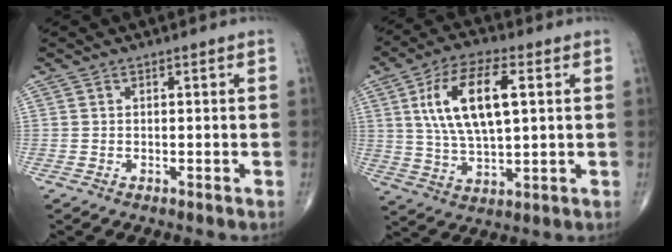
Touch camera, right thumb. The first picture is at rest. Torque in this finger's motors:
{"motor_torque": [-0.10, 0.46, 0.67, 0.18, 0.19]}